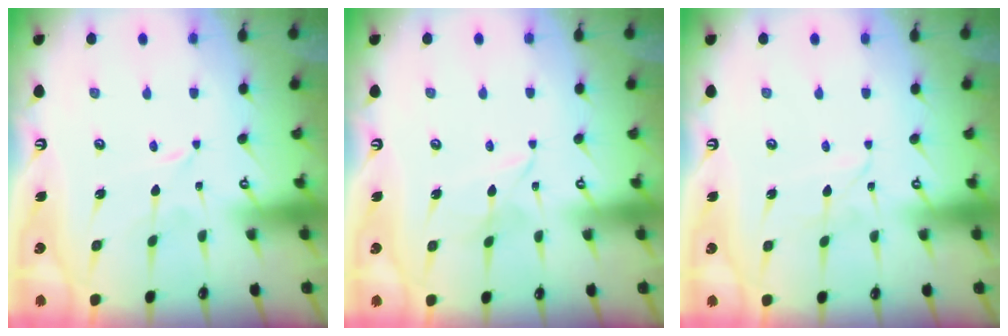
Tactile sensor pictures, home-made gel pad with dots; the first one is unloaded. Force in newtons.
{"total": 3.0, "press": 3.0, "slide": 0.2}
{"total": 2.1, "press": 2.1, "slide": 0.2}